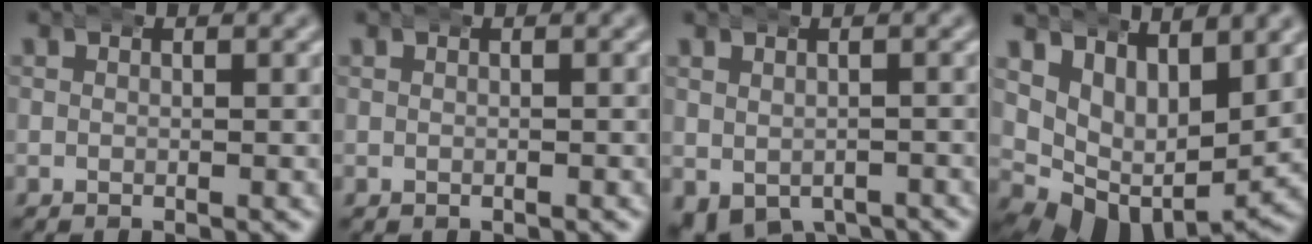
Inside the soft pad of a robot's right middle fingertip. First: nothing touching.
{"total": 0.0}
{"total": 5.4, "force": [-3.7, 3.1, 2.4], "torque": [-0.041, -0.027, -0.040]}
{"total": 8.6, "force": [0.7, 6.4, 5.7], "torque": [-0.118, -0.033, 0.018]}